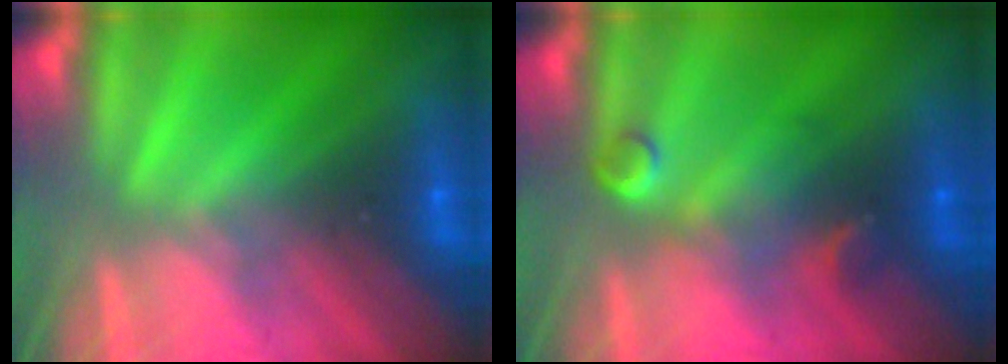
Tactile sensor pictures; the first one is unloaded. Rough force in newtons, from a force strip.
{"total": 3.1}